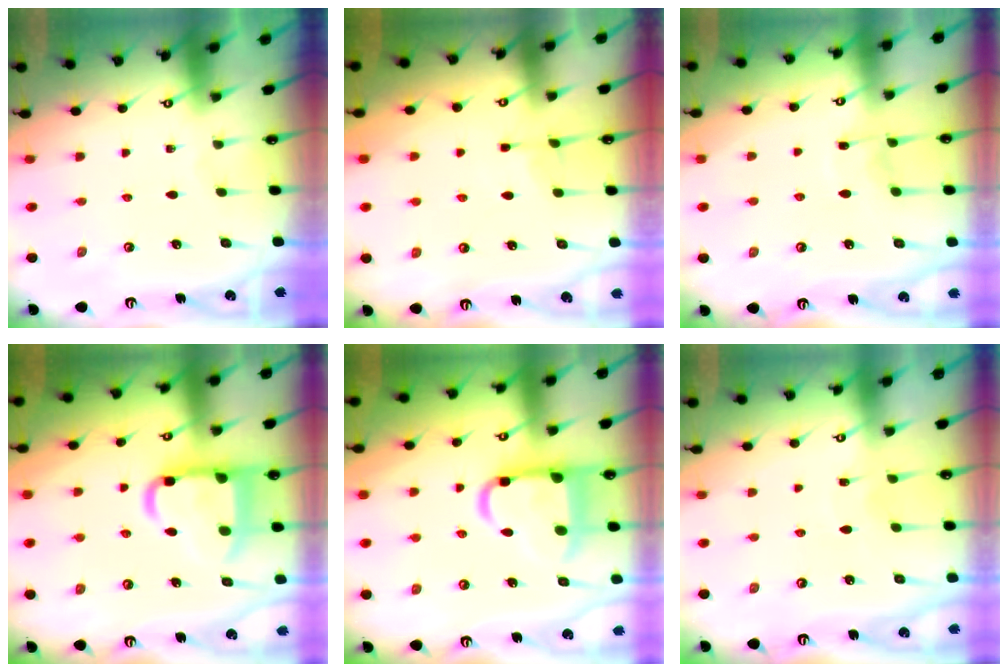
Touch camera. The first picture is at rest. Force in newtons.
{"total": 3.8, "press": 3.8, "slide": 0.5}
{"total": 5.6, "press": 5.6, "slide": 0.6}
{"total": 15.7, "press": 15.6, "slide": 1.6}
{"total": 13.9, "press": 13.8, "slide": 1.7}
{"total": 3.6, "press": 3.6, "slide": 0.3}